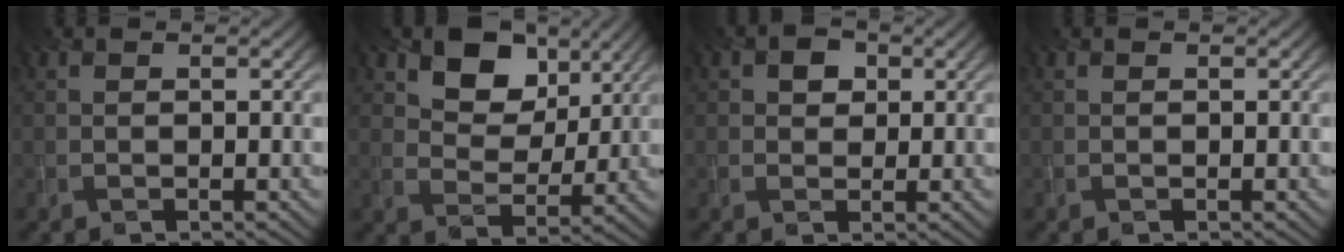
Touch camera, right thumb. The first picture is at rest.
{"total": 8.2, "force": [4.5, 5.3, 4.5], "torque": [-0.085, -0.007, 0.067]}
{"total": 2.2, "force": [0.7, 1.9, 0.8], "torque": [-0.017, 0.006, 0.008]}
{"total": 0.0}